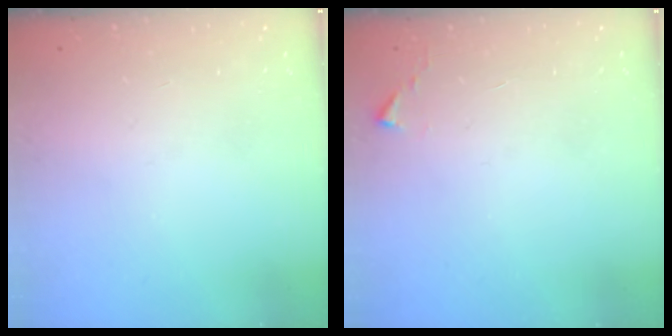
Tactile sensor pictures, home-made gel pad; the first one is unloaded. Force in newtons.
{"total": 2.7, "press": 2.7, "slide": 0.5}